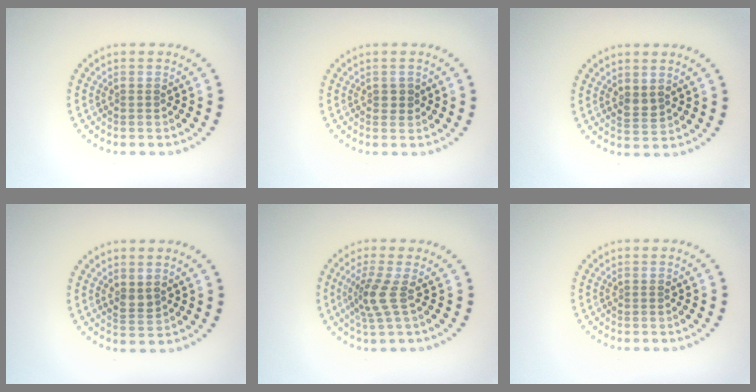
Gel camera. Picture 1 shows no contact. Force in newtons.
{"total": 1.0, "press": 1.0, "slide": 0.2}
{"total": 1.4, "press": 1.3, "slide": 0.5}
{"total": 1.4, "press": 1.3, "slide": 0.5}
{"total": 2.7, "press": 1.9, "slide": 1.9}
{"total": 0.0}